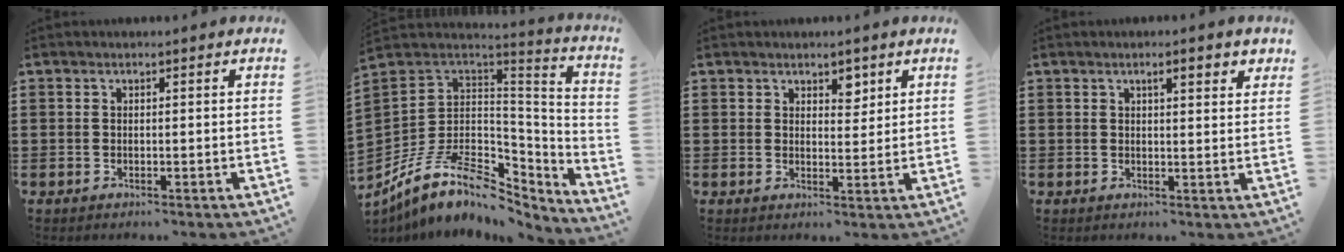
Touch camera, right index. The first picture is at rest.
{"total": 11.9, "force": [-6.0, 6.9, 7.7], "torque": [-0.172, 0.004, -0.107]}
{"total": 2.9, "force": [2.2, 1.5, 1.1], "torque": [-0.011, 0.001, 0.038]}
{"total": 2.7, "force": [1.4, 0.6, 2.2], "torque": [-0.037, 0.003, 0.021]}